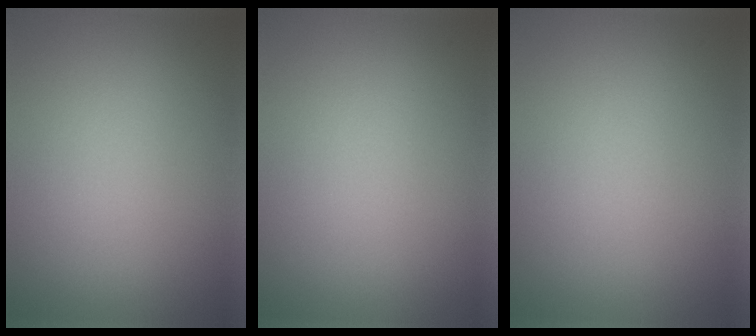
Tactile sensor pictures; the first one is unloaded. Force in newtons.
{"total": 0.0}
{"total": 0.0}